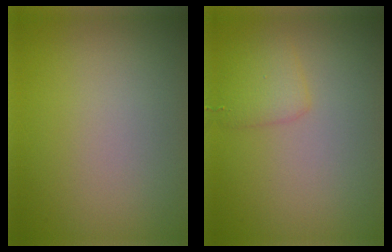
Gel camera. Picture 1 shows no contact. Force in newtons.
{"total": 2.0, "press": 2.0, "slide": 0.0}